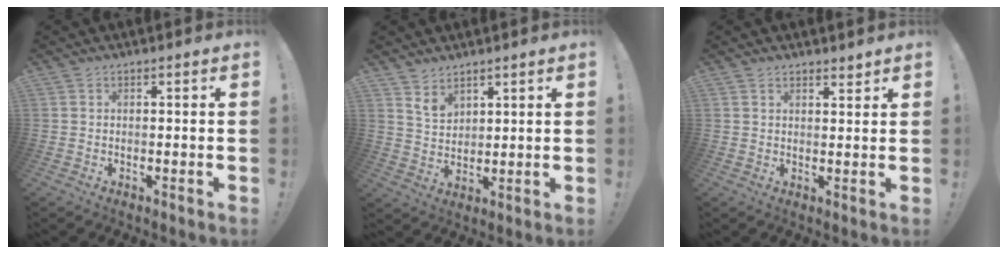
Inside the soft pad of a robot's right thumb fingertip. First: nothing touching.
{"total": 5.3, "force": [4.1, 2.8, 1.9], "torque": [-0.029, -0.028, 0.076]}
{"total": 2.3, "force": [2.1, 0.7, 0.8], "torque": [0.004, -0.020, 0.035]}